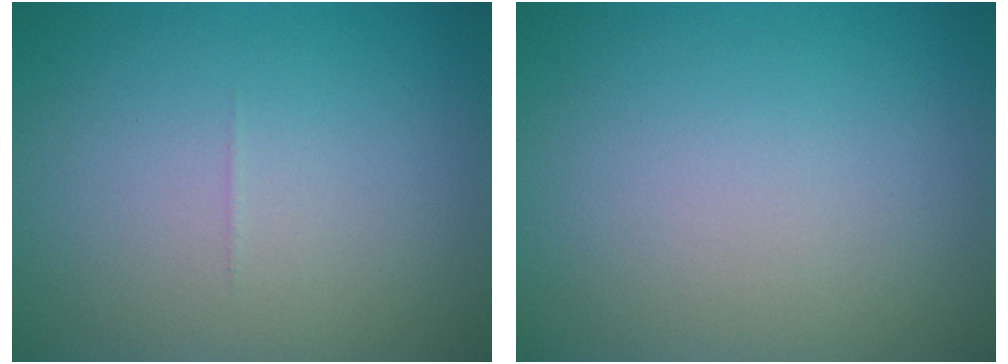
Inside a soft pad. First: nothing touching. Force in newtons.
{"total": 0.0}